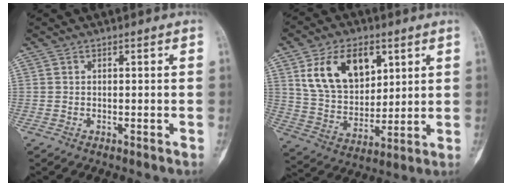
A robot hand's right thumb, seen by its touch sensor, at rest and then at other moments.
{"total": 15.5, "force": [6.5, 9.9, 10.1], "torque": [-0.143, -0.024, 0.131]}